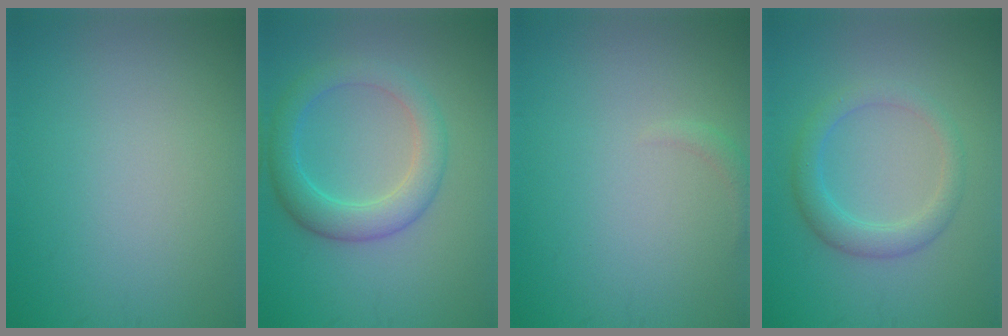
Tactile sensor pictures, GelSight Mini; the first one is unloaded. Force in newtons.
{"total": 4.4, "press": 4.4, "slide": 0.1}
{"total": 0.8, "press": 0.7, "slide": 0.1}
{"total": 3.1, "press": 3.1, "slide": 0.2}